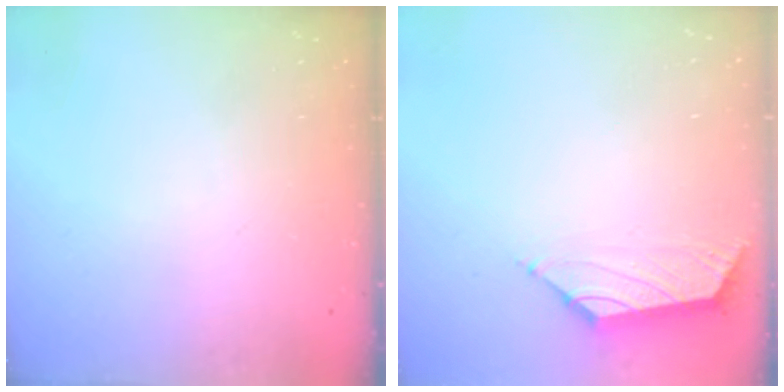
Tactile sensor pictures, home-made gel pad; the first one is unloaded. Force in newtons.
{"total": 1.6, "press": 1.4, "slide": 0.6}